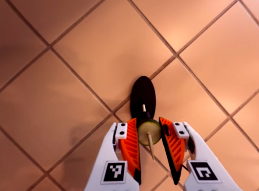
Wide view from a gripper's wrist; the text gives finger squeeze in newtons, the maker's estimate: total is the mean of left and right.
{"total": 7.5, "left": 7.5, "right": 7.5}